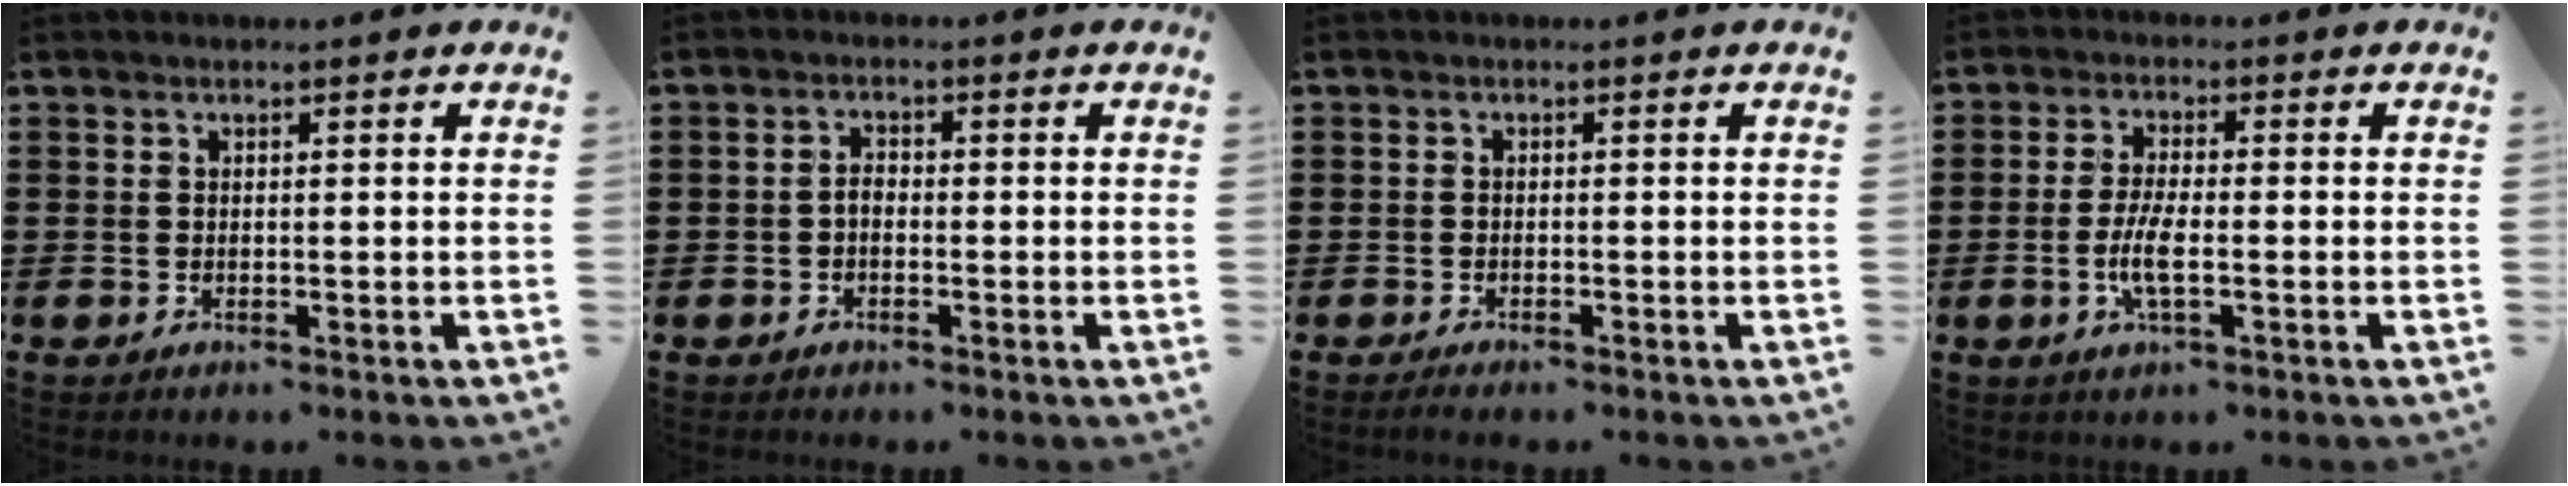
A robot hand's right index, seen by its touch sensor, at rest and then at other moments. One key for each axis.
{"total": 1.6, "fx": -0.6, "fy": 0.9, "fz": 1.1, "tx": -0.029, "ty": 0.000, "tz": -0.015}
{"total": 0.9, "fx": -0.9, "fy": 0.0, "fz": 0.1, "tx": -0.004, "ty": -0.002, "tz": -0.016}
{"total": 4.7, "fx": -1.3, "fy": 1.0, "fz": 4.4, "tx": -0.096, "ty": -0.008, "tz": -0.029}